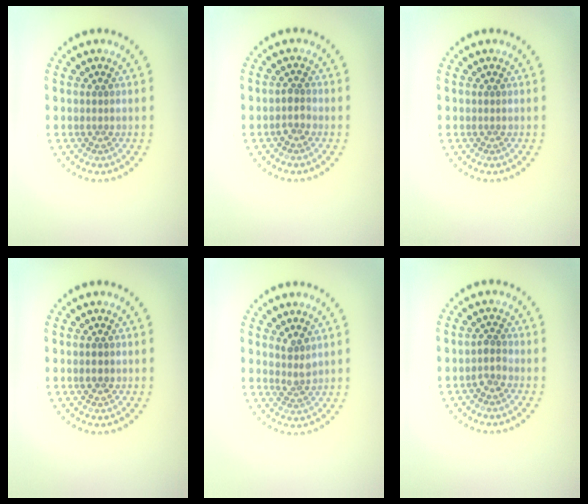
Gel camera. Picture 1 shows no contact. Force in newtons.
{"total": 1.3, "press": 1.1, "slide": 0.7}
{"total": 0.0}
{"total": 1.2, "press": 1.2, "slide": 0.0}
{"total": 1.5, "press": 1.1, "slide": 1.0}
{"total": 1.4, "press": 1.1, "slide": 0.8}